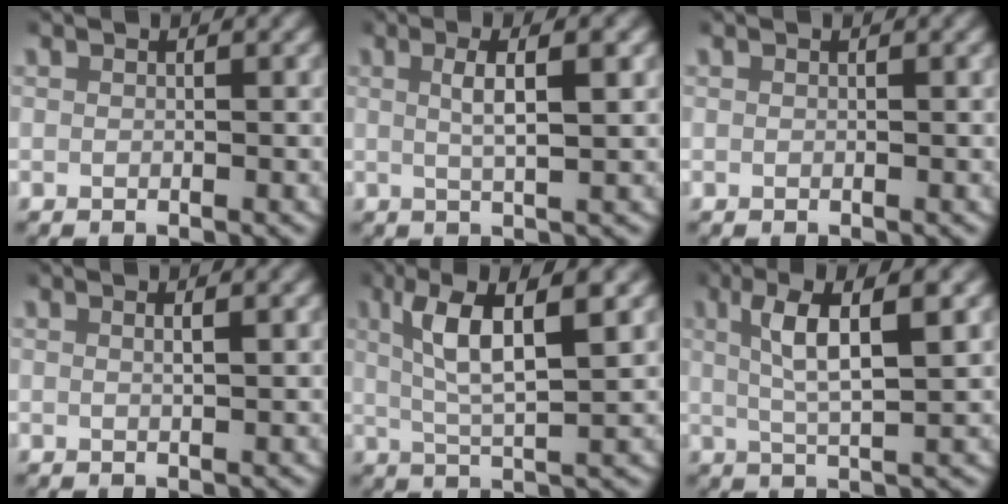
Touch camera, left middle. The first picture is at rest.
{"total": 3.3, "force": [0.9, 0.2, 3.2], "torque": [-0.052, 0.005, 0.017]}
{"total": 0.0}
{"total": 1.0, "force": [0.4, -0.1, 0.9], "torque": [-0.014, 0.001, 0.008]}
{"total": 6.0, "force": [1.9, 1.4, 5.5], "torque": [-0.096, 0.009, 0.033]}
{"total": 5.1, "force": [1.6, 0.7, 4.8], "torque": [-0.080, 0.012, 0.026]}